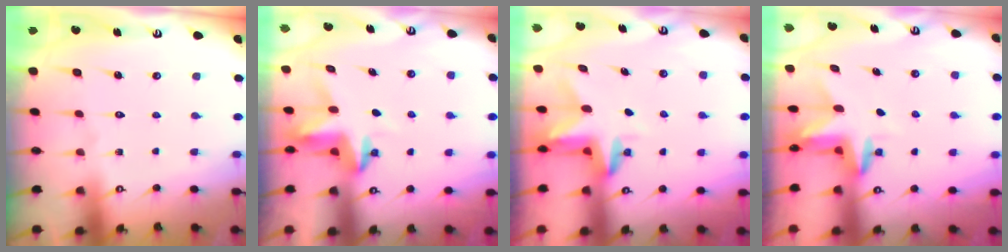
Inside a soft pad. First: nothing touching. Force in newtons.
{"total": 3.8, "press": 3.8, "slide": 0.4}
{"total": 2.9, "press": 2.9, "slide": 0.2}
{"total": 3.3, "press": 3.3, "slide": 0.3}